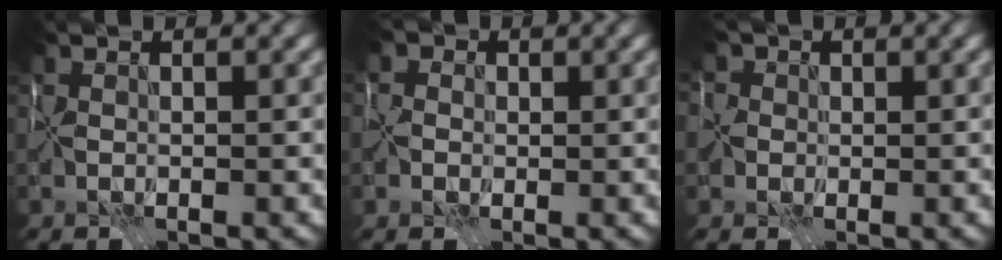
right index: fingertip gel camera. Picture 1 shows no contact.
{"total": 3.9, "force": [0.9, 3.5, 1.4], "torque": [0.000, 0.029, -0.020]}
{"total": 5.0, "force": [1.4, 4.4, 1.9], "torque": [-0.033, 0.034, -0.014]}